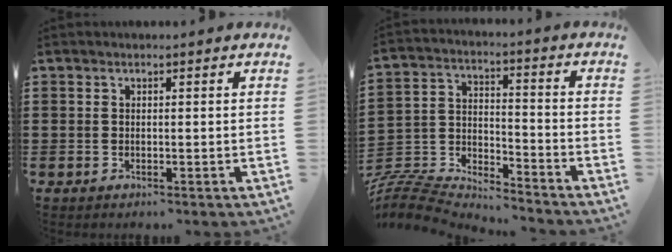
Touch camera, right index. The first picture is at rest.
{"total": 7.8, "force": [-7.6, 1.3, 1.1], "torque": [-0.043, -0.001, -0.158]}